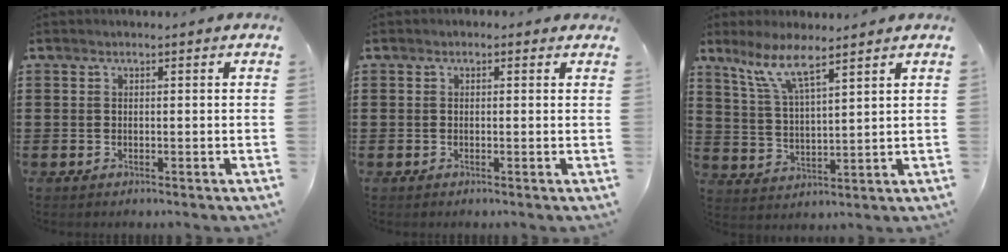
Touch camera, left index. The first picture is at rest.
{"total": 0.5, "force": [0.0, 0.5, 0.2], "torque": [-0.005, 0.005, -0.002]}
{"total": 7.6, "force": [5.8, 1.2, 4.8], "torque": [-0.113, -0.012, 0.104]}